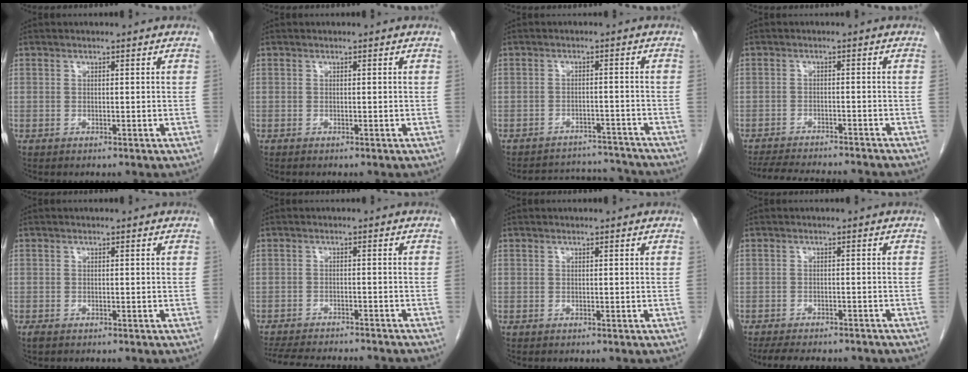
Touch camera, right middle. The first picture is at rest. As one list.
[{"total": 0.0}, {"total": 9.5, "force": [-9.3, 1.6, 0.0], "torque": [0.004, 0.018, -0.123]}, {"total": 13.2, "force": [-12.1, 1.4, 5.0], "torque": [-0.081, -0.014, -0.163]}, {"total": 0.9, "force": [-0.6, 0.5, 0.4], "torque": [-0.015, -0.002, -0.007]}, {"total": 15.4, "force": [-14.0, 2.5, 5.9], "torque": [-0.127, -0.020, -0.189]}, {"total": 0.0}, {"total": 11.9, "force": [-10.3, 3.2, 5.0], "torque": [-0.082, -0.006, -0.127]}]